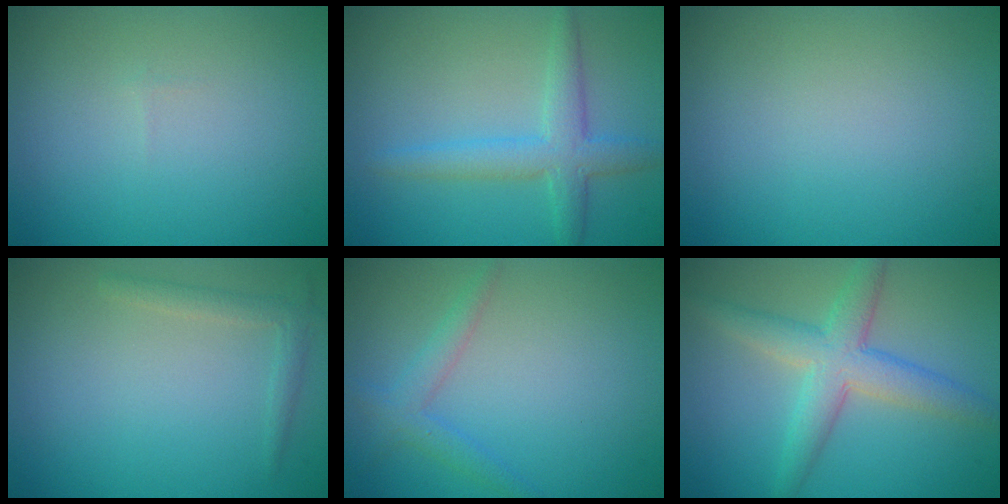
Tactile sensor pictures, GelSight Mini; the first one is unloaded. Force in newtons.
{"total": 3.5, "press": 3.5, "slide": 0.1}
{"total": 0.0}
{"total": 1.5, "press": 1.5, "slide": 0.1}
{"total": 2.0, "press": 2.0, "slide": 0.1}
{"total": 4.9, "press": 4.9, "slide": 0.1}